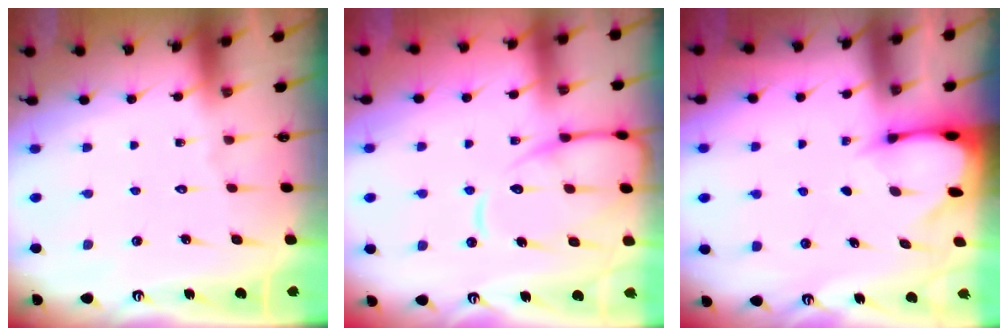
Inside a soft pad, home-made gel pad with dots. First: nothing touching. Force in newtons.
{"total": 12.2, "press": 12.1, "slide": 1.6}
{"total": 2.7, "press": 2.7, "slide": 0.3}